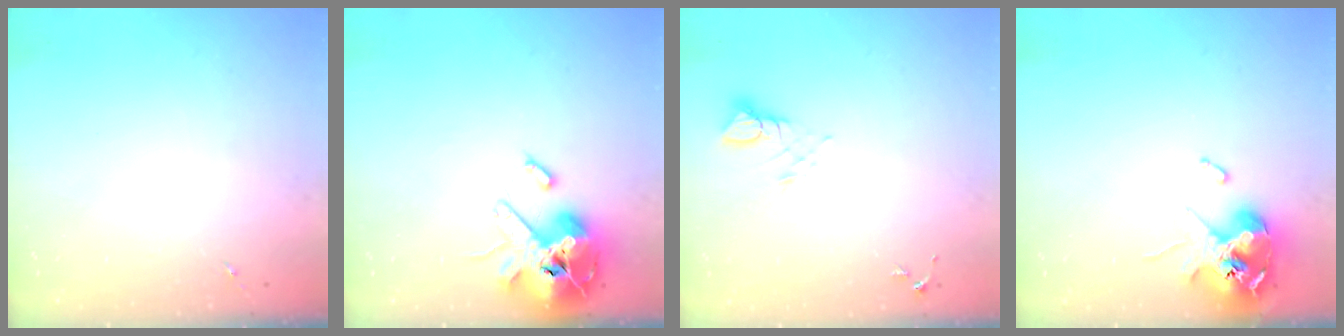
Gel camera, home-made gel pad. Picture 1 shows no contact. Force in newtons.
{"total": 15.4, "press": 15.2, "slide": 2.6}
{"total": 3.8, "press": 3.8, "slide": 0.3}
{"total": 12.1, "press": 11.9, "slide": 1.8}